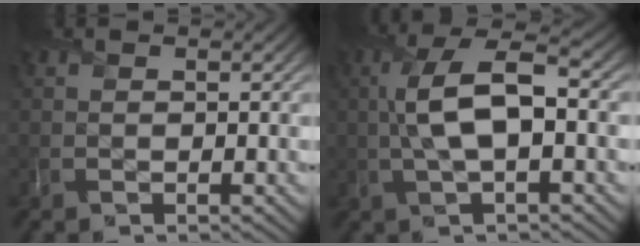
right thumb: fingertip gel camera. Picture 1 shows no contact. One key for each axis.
{"total": 8.5, "fx": 0.1, "fy": 3.0, "fz": 7.9, "tx": -0.168, "ty": 0.016, "tz": -0.005}